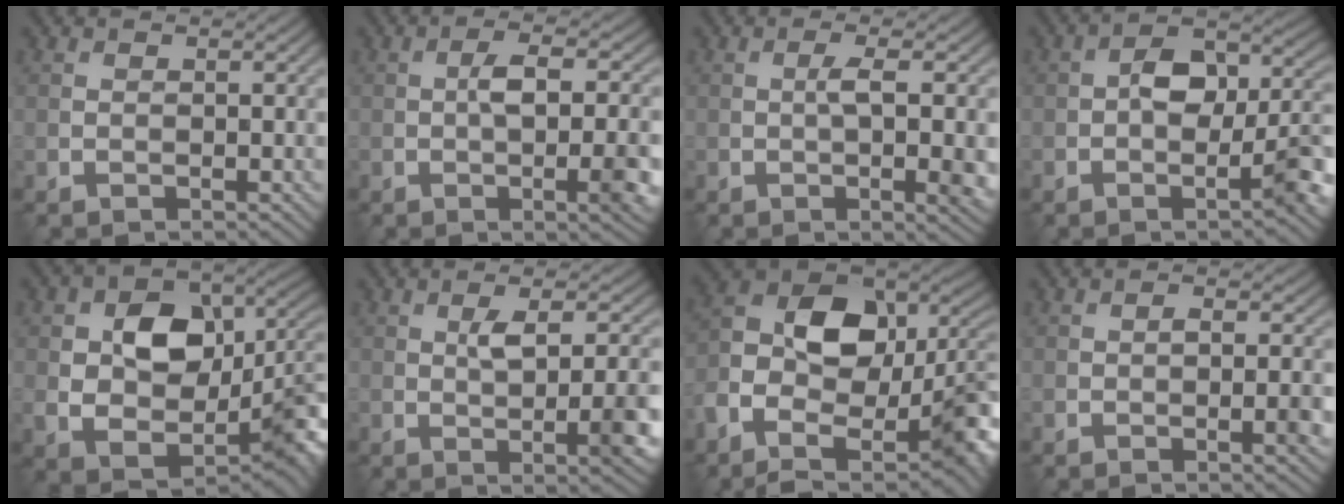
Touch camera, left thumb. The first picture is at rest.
{"total": 7.6, "force": [-0.9, 2.4, 7.1], "torque": [-0.116, -0.002, -0.013]}
{"total": 4.6, "force": [-0.1, 0.9, 4.6], "torque": [-0.081, 0.001, 0.000]}
{"total": 9.3, "force": [-1.6, 4.5, 8.0], "torque": [-0.114, 0.015, -0.038]}
{"total": 12.6, "force": [0.8, 8.9, 8.8], "torque": [-0.142, -0.012, 0.019]}
{"total": 7.5, "force": [-0.2, 2.3, 7.2], "torque": [-0.106, -0.002, -0.001]}
{"total": 17.3, "force": [-4.0, 10.8, 13.0], "torque": [-0.229, -0.008, -0.067]}
{"total": 3.0, "force": [-0.8, 0.8, 2.8], "torque": [-0.044, 0.001, -0.015]}